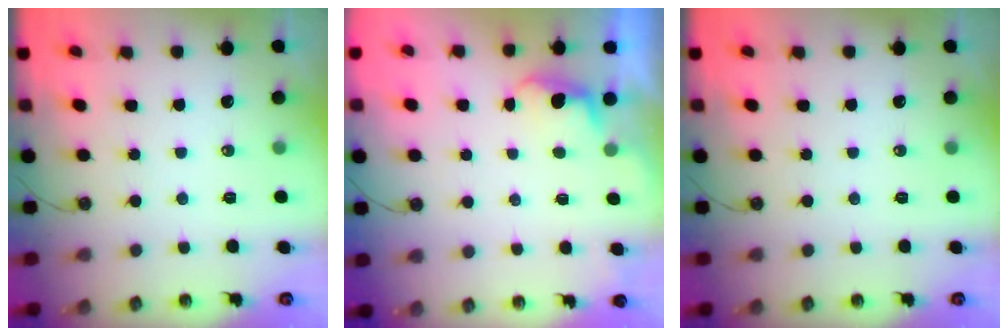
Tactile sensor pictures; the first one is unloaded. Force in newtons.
{"total": 1.2, "press": 0.9, "slide": 0.7}
{"total": 0.0}